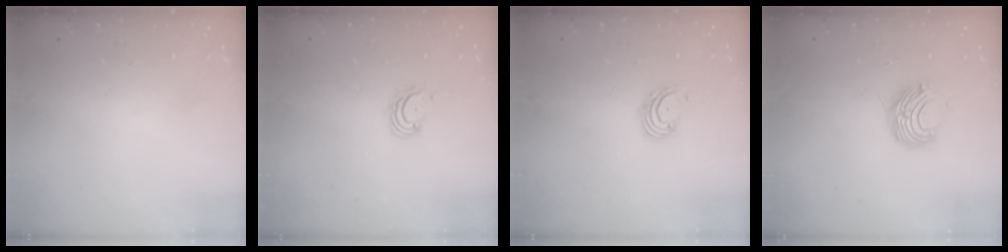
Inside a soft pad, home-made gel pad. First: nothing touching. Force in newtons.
{"total": 3.1, "press": 3.1, "slide": 0.3}
{"total": 2.6, "press": 2.5, "slide": 0.6}
{"total": 11.4, "press": 11.3, "slide": 1.1}